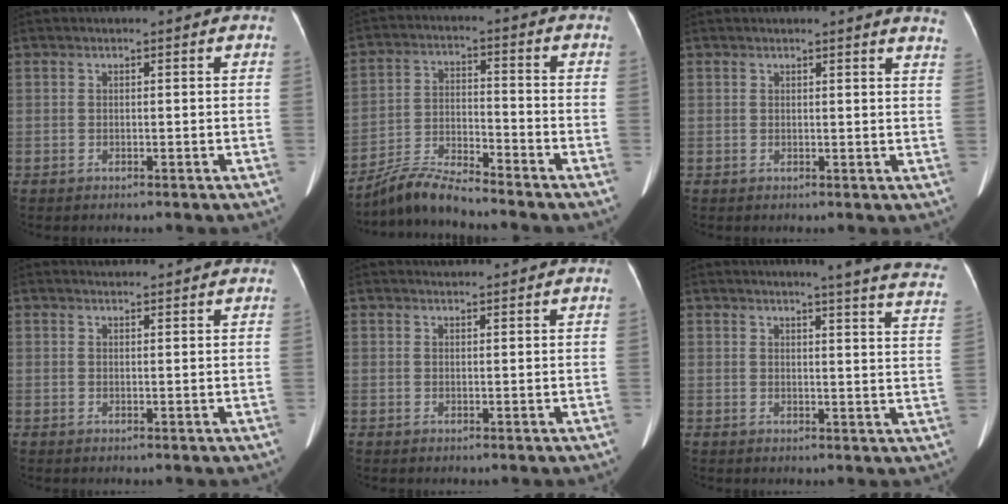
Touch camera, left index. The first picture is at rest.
{"total": 8.2, "force": [-7.9, -0.3, 2.1], "torque": [-0.049, -0.012, -0.146]}
{"total": 4.6, "force": [4.3, -0.3, 1.4], "torque": [-0.013, -0.020, 0.019]}
{"total": 4.1, "force": [4.0, 0.4, 0.8], "torque": [-0.015, 0.024, 0.047]}
{"total": 2.1, "force": [2.1, -0.1, 0.2], "torque": [-0.008, 0.016, 0.033]}
{"total": 15.2, "force": [13.8, -0.3, 6.3], "torque": [-0.068, -0.082, 0.132]}